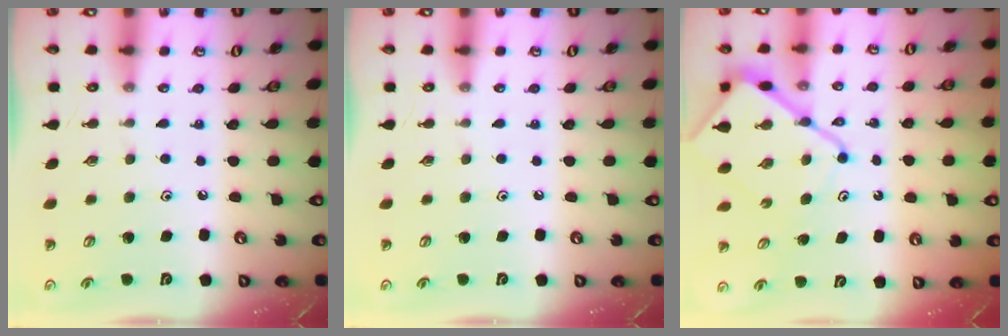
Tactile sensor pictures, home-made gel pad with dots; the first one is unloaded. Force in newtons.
{"total": 0.0}
{"total": 14.1, "press": 14.0, "slide": 1.6}